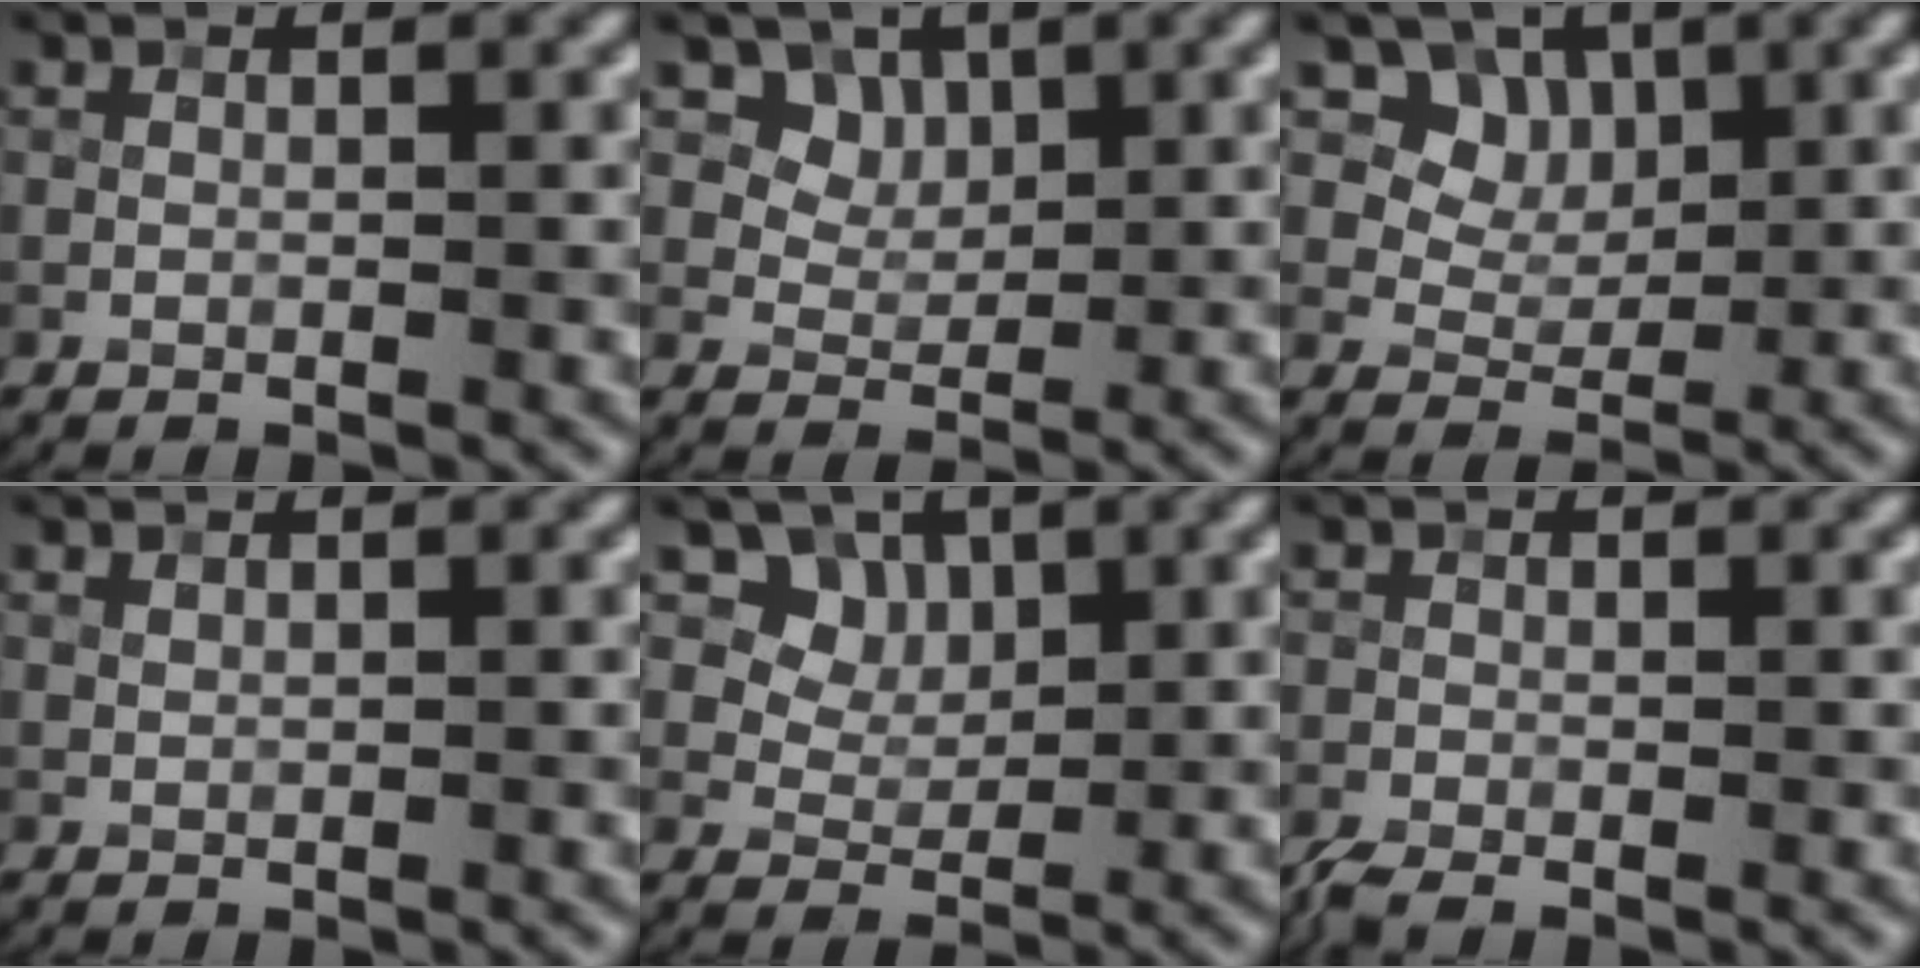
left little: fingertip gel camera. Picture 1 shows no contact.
{"total": 5.6, "force": [3.1, 4.0, 2.3], "torque": [-0.050, -0.009, 0.061]}
{"total": 7.7, "force": [3.8, 5.7, 3.3], "torque": [-0.058, -0.004, 0.068]}
{"total": 0.0}
{"total": 7.6, "force": [4.0, 5.6, 3.3], "torque": [-0.057, 0.000, 0.067]}
{"total": 1.9, "force": [-1.5, 0.4, 1.2], "torque": [-0.026, -0.007, -0.037]}